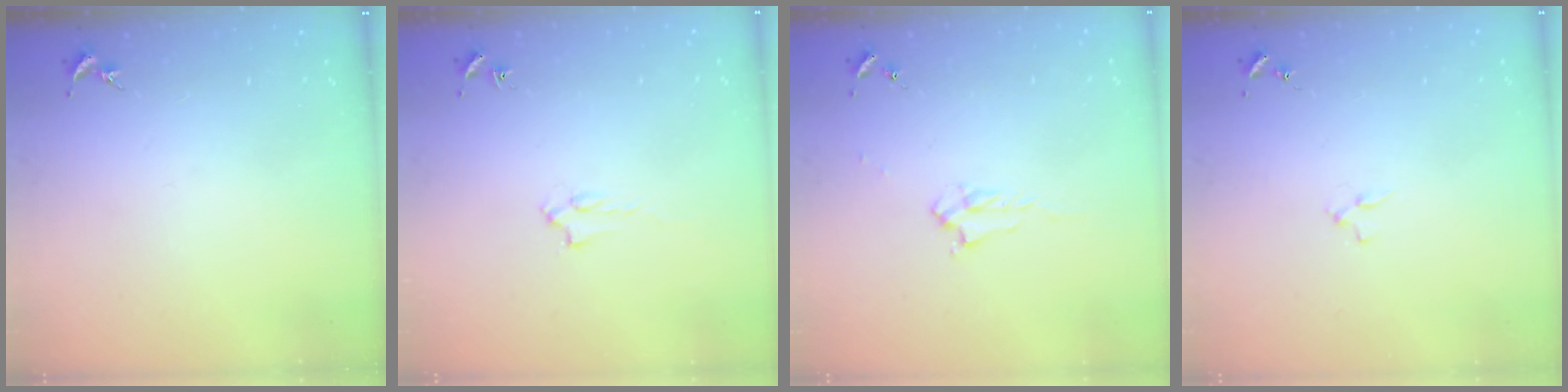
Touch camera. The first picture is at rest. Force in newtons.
{"total": 1.4, "press": 1.4, "slide": 0.2}
{"total": 1.7, "press": 1.6, "slide": 0.2}
{"total": 0.9, "press": 0.9, "slide": 0.2}